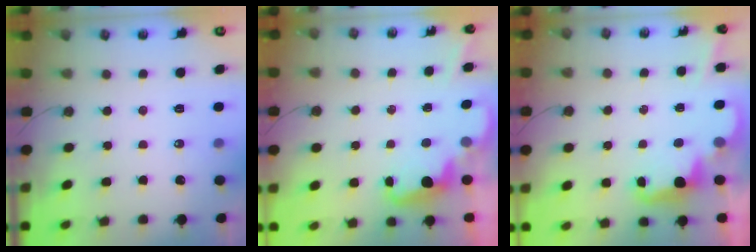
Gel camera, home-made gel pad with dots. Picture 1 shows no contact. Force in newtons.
{"total": 2.2, "press": 2.2, "slide": 0.5}
{"total": 2.6, "press": 2.5, "slide": 0.6}